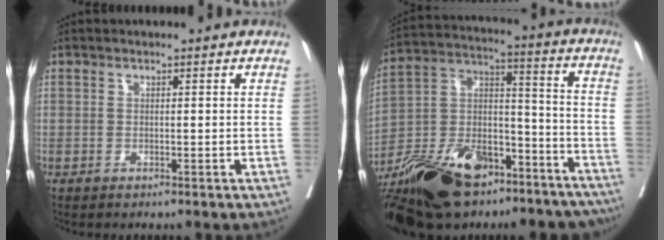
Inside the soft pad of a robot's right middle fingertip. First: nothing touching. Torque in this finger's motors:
{"motor_torque": [1.07, -1.07, 0.70, 0.21]}